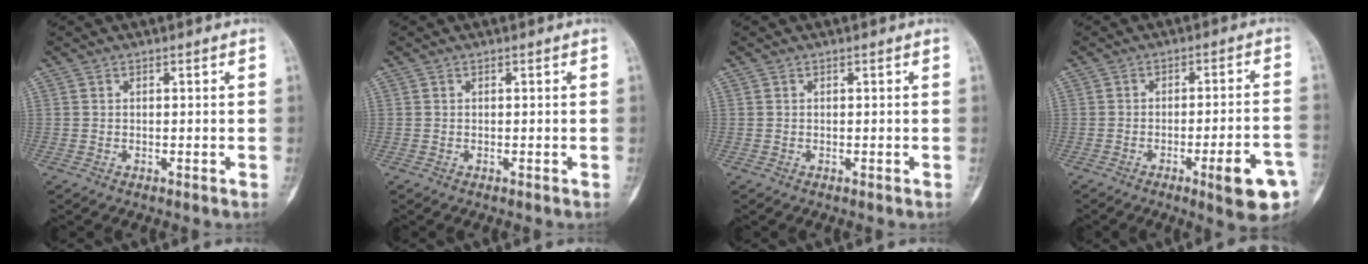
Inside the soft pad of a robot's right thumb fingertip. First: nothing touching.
{"total": 0.0}
{"total": 0.0}
{"total": 11.0, "force": [-5.0, 1.8, 9.6], "torque": [-0.119, 0.020, -0.061]}